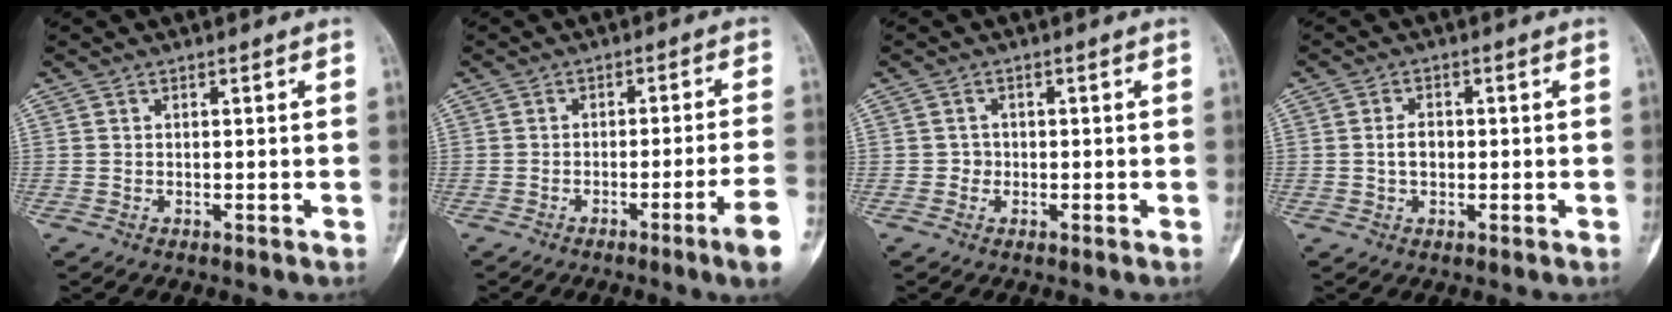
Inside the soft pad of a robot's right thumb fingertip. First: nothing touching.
{"total": 7.8, "force": [-3.9, -0.8, 6.7], "torque": [-0.097, 0.015, -0.057]}
{"total": 1.4, "force": [-0.4, 1.3, 0.2], "torque": [0.008, 0.008, -0.011]}
{"total": 2.9, "force": [-0.2, 2.0, 2.1], "torque": [-0.030, 0.008, -0.006]}